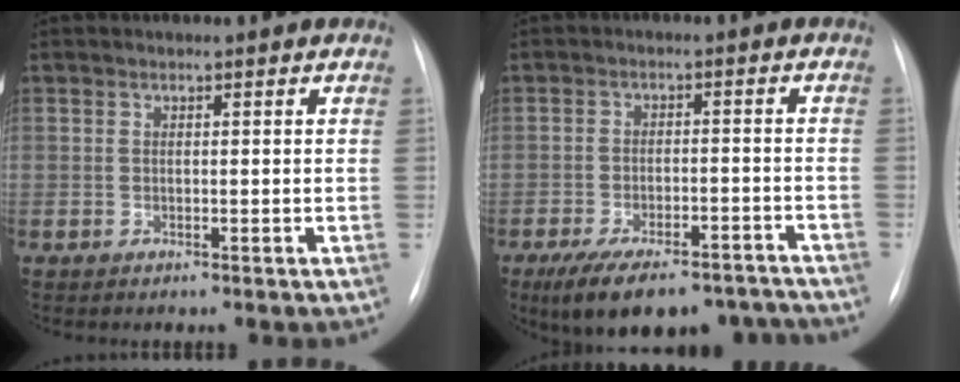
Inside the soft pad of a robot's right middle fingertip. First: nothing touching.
{"total": 14.5, "force": [-11.9, 5.1, 6.5], "torque": [-0.099, 0.011, -0.171]}